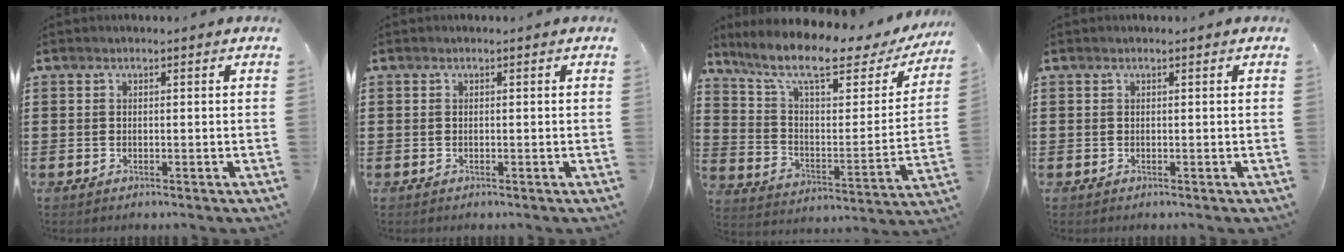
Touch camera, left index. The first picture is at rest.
{"total": 0.0}
{"total": 11.1, "force": [8.0, 2.5, 7.2], "torque": [-0.163, -0.041, 0.133]}
{"total": 0.0}